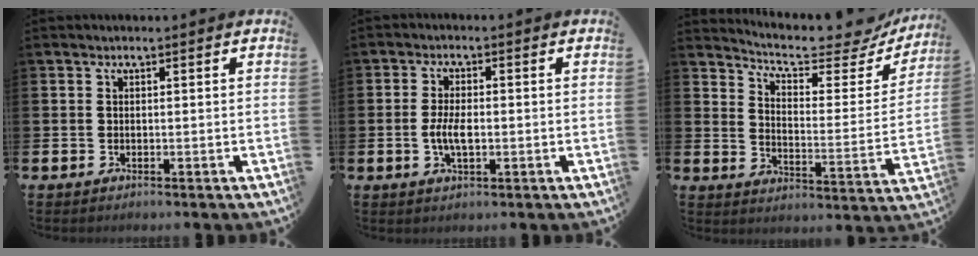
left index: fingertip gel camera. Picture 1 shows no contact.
{"total": 3.9, "force": [-0.5, 1.7, 3.5], "torque": [-0.061, -0.003, -0.014]}
{"total": 7.6, "force": [6.9, 1.8, 2.6], "torque": [-0.061, -0.058, 0.113]}